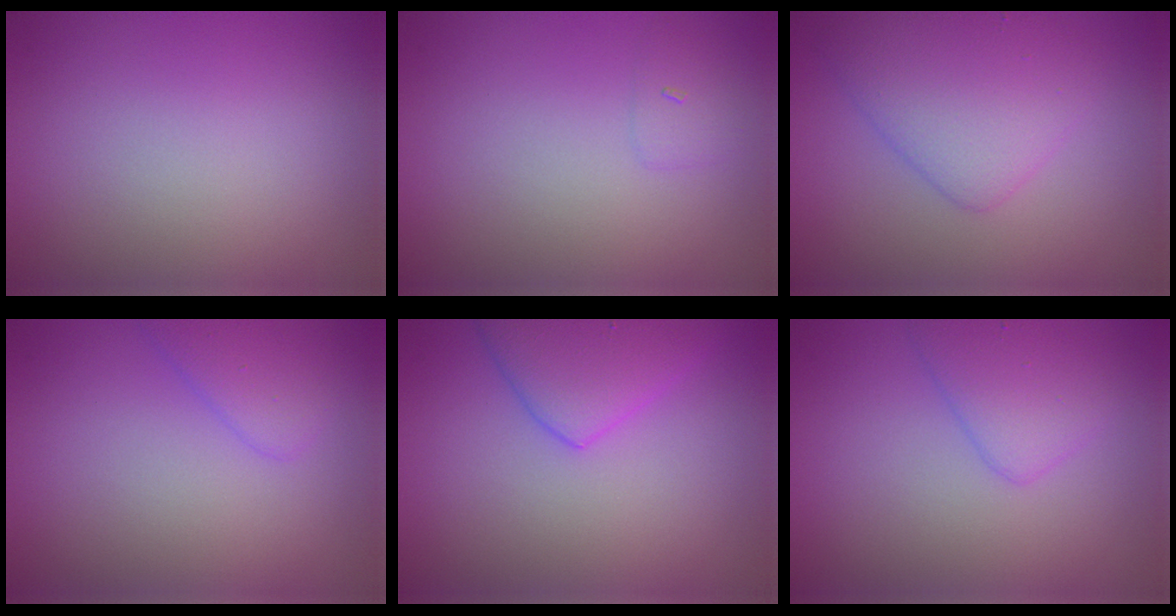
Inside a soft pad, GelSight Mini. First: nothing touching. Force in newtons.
{"total": 1.1, "press": 1.1, "slide": 0.0}
{"total": 4.5, "press": 4.5, "slide": 0.2}
{"total": 2.4, "press": 2.4, "slide": 0.1}
{"total": 4.4, "press": 4.4, "slide": 0.3}
{"total": 3.2, "press": 3.2, "slide": 0.1}